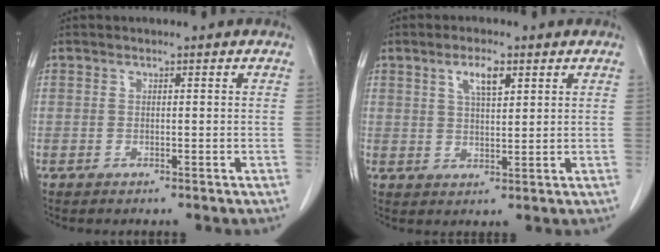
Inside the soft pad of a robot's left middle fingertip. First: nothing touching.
{"total": 4.4, "force": [2.3, 1.1, 3.5], "torque": [-0.068, 0.001, 0.042]}